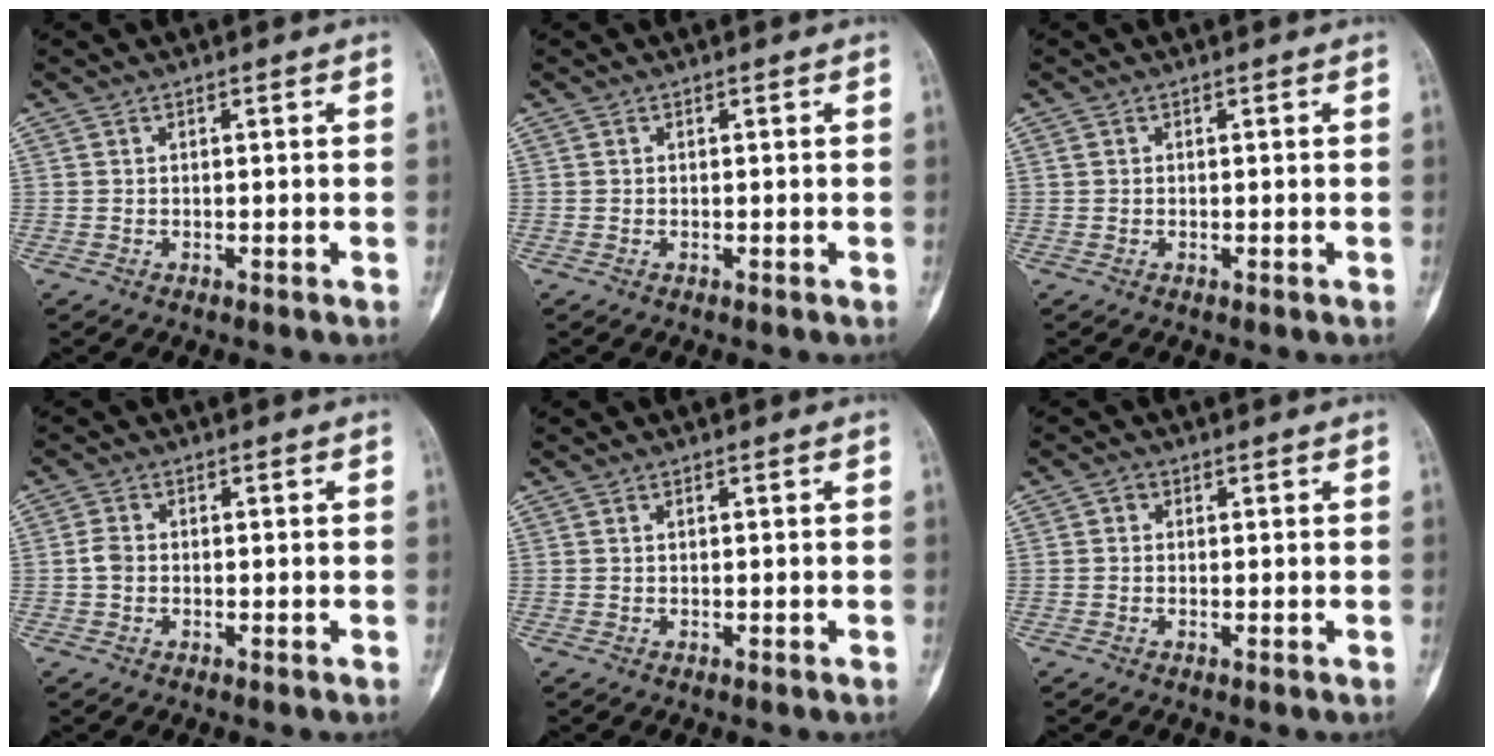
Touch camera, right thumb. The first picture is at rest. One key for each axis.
{"total": 0.0}
{"total": 0.5, "fx": 0.2, "fy": 0.4, "fz": 0.3, "tx": -0.002, "ty": 0.004, "tz": 0.005}
{"total": 2.1, "fx": -0.3, "fy": 1.6, "fz": 1.3, "tx": -0.025, "ty": 0.004, "tz": -0.011}
{"total": 0.0}
{"total": 1.2, "fx": 0.3, "fy": 1.1, "fz": 0.5, "tx": -0.002, "ty": 0.002, "tz": 0.000}